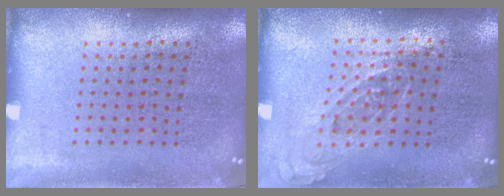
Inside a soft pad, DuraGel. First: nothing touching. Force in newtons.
{"total": 0.8, "press": 0.8, "slide": 0.3}